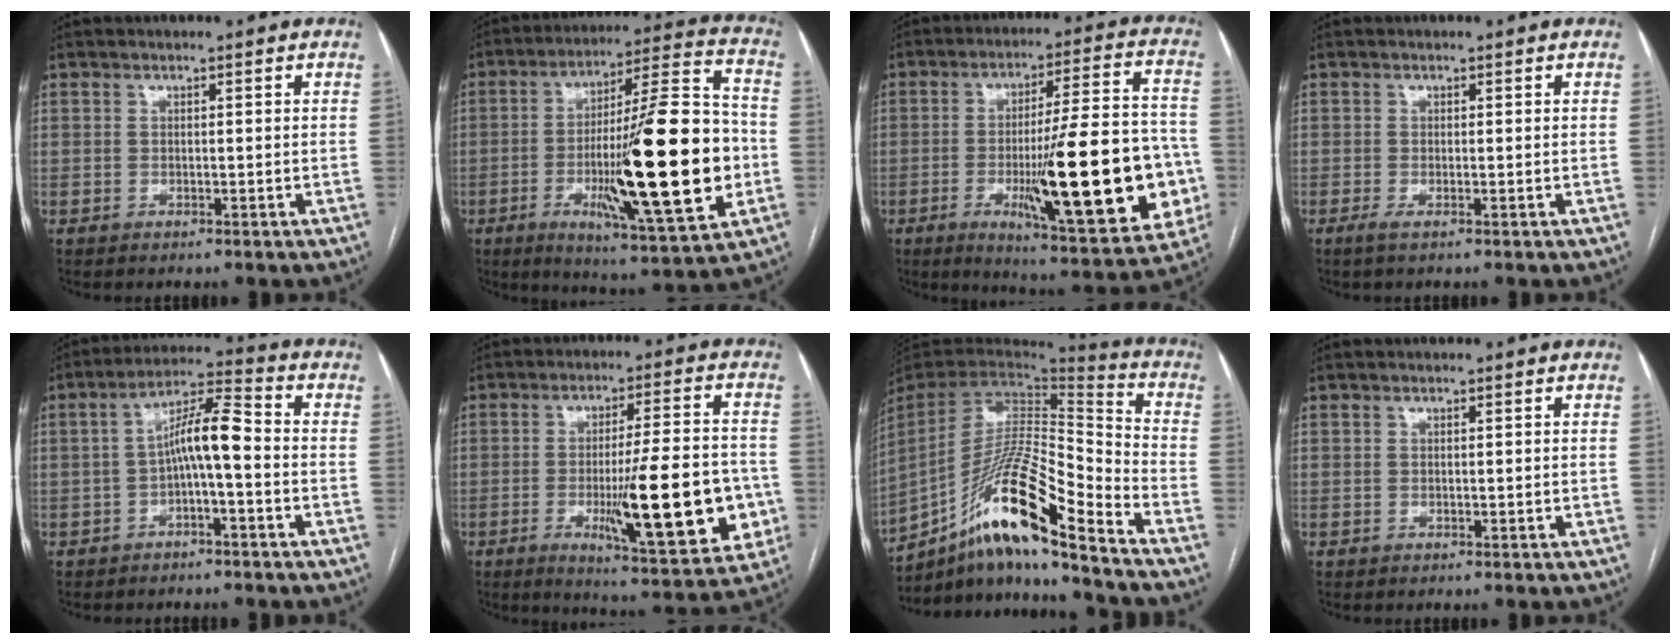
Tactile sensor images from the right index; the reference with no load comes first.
{"total": 24.9, "force": [-4.6, 2.5, 24.4], "torque": [-0.378, -0.009, -0.072]}
{"total": 24.6, "force": [-5.6, 3.9, 23.6], "torque": [-0.308, -0.004, -0.069]}
{"total": 0.9, "force": [-0.5, -0.1, 0.7], "torque": [-0.017, -0.002, -0.010]}
{"total": 7.5, "force": [-1.1, 1.1, 7.3], "torque": [-0.130, 0.029, -0.021]}
{"total": 18.6, "force": [-4.3, 3.0, 17.8], "torque": [-0.245, -0.009, -0.053]}
{"total": 19.9, "force": [-14.0, 0.7, 14.1], "torque": [-0.287, -0.001, -0.259]}
{"total": 0.0}